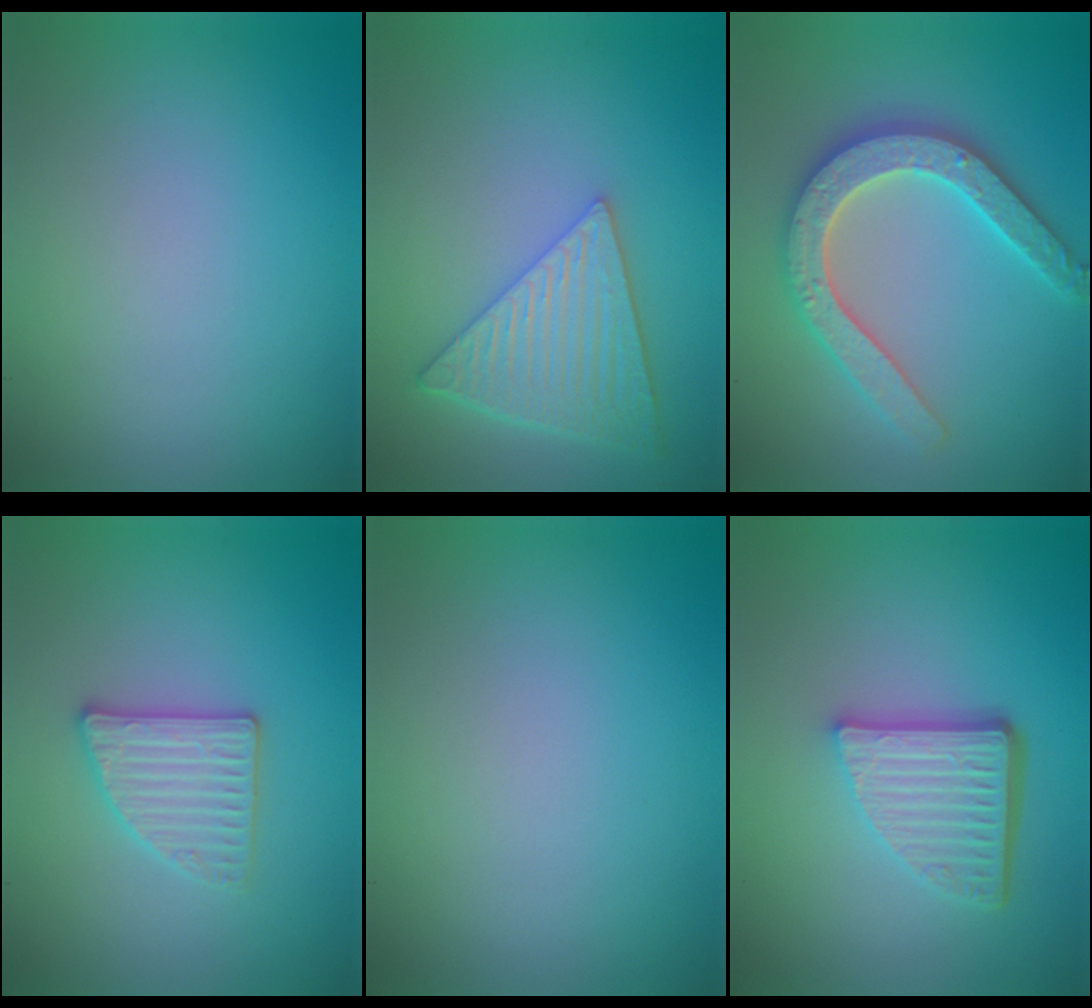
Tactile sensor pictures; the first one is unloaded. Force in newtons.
{"total": 6.0, "press": 4.6, "slide": 3.8}
{"total": 5.2, "press": 5.1, "slide": 1.0}
{"total": 2.8, "press": 2.7, "slide": 0.5}
{"total": 0.0}
{"total": 5.5, "press": 3.8, "slide": 4.0}